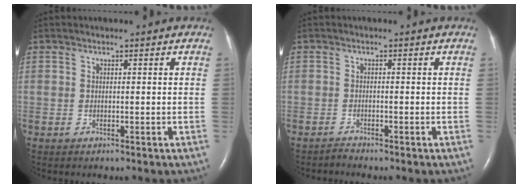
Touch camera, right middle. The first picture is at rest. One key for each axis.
{"total": 0.9, "fx": -0.8, "fy": -0.2, "fz": -0.2, "tx": -0.002, "ty": -0.008, "tz": -0.015}